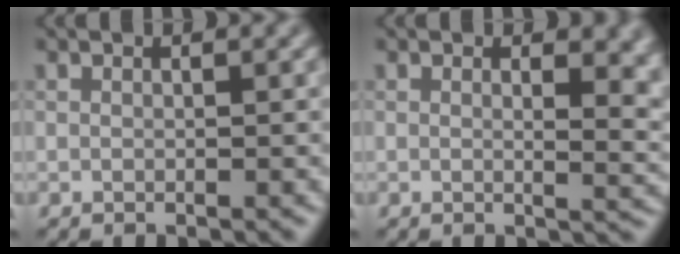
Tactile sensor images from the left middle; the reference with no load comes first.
{"total": 5.1, "force": [1.2, 2.3, 4.3], "torque": [-0.035, -0.007, 0.019]}